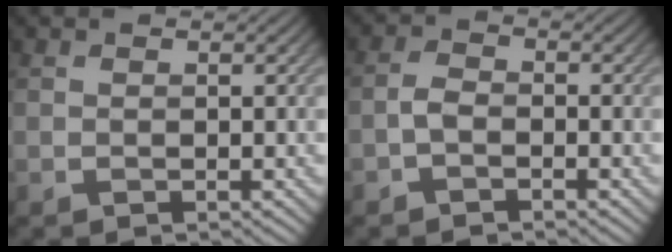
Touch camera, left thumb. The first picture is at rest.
{"total": 2.1, "force": [-1.2, 1.0, 1.3], "torque": [-0.026, 0.005, -0.032]}